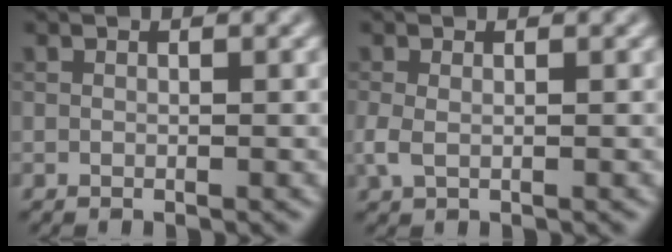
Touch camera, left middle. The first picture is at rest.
{"total": 1.5, "force": [-0.1, 0.9, 1.2], "torque": [-0.032, -0.002, -0.004]}